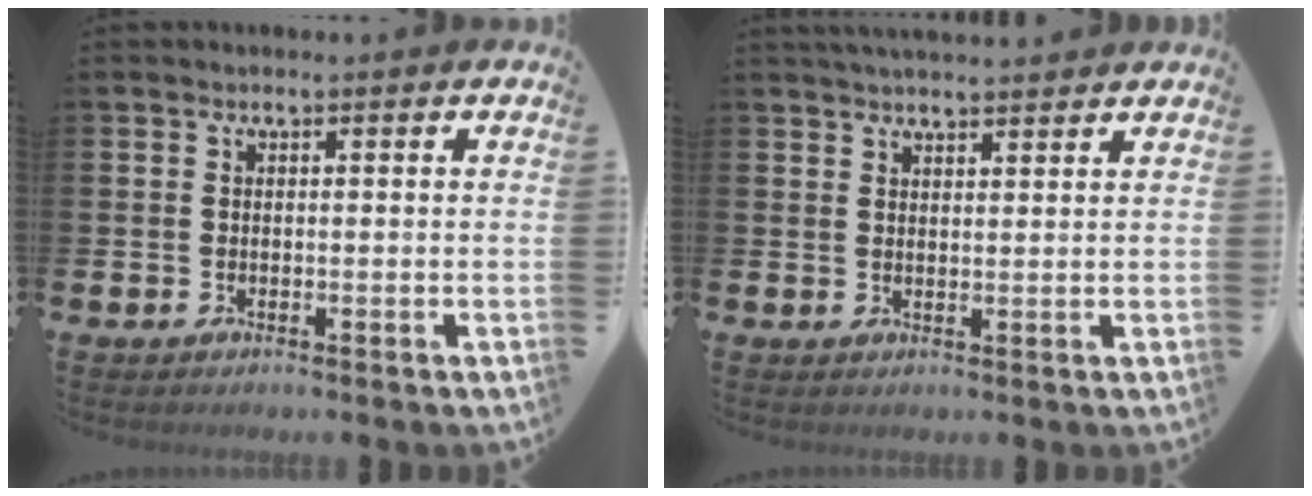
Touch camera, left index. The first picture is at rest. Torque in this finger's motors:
{"motor_torque": [0.77, -1.37, 0.38, 0.15]}